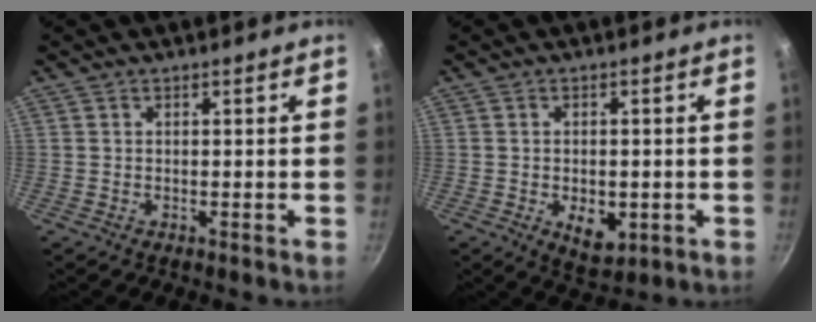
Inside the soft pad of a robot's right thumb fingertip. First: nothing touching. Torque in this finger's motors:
{"motor_torque": [-0.39, 0.47, -0.12, 0.05, 0.00]}